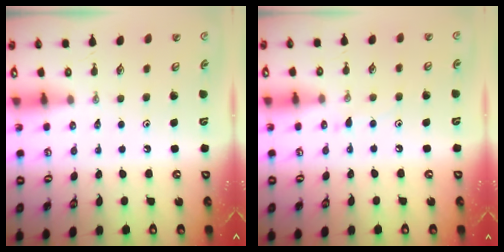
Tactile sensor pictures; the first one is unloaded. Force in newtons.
{"total": 5.8, "press": 5.8, "slide": 0.5}